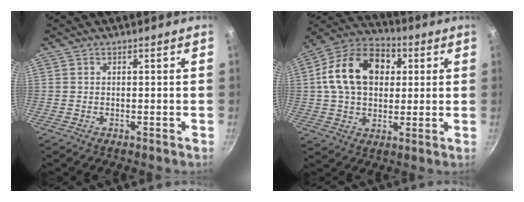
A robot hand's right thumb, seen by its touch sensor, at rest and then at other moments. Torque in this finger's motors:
{"motor_torque": [1.99, 2.04, 1.16, -0.30, 0.15]}